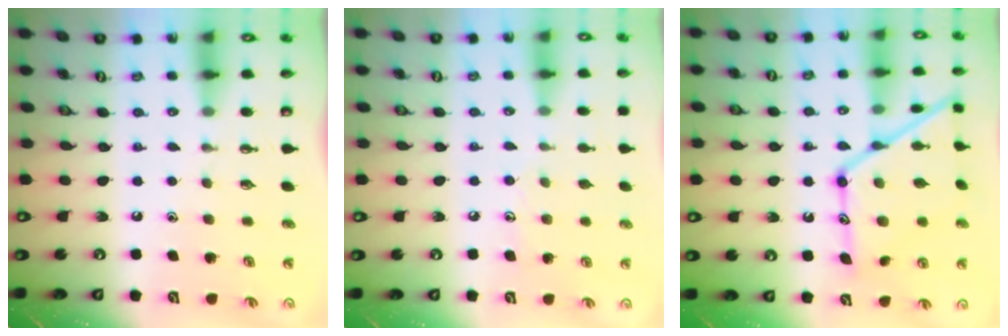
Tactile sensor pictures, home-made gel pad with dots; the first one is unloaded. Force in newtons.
{"total": 6.1, "press": 6.1, "slide": 0.5}
{"total": 18.2, "press": 18.1, "slide": 1.1}